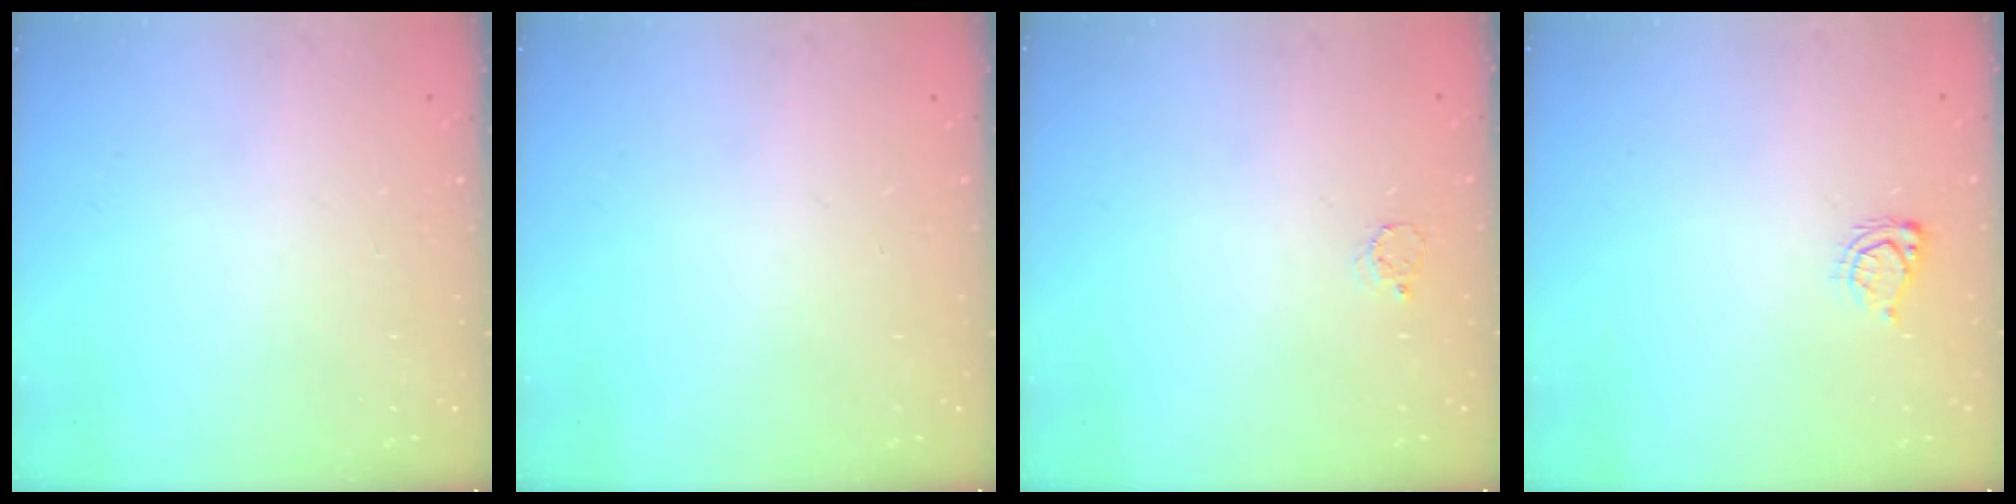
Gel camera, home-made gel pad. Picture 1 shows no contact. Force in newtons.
{"total": 0.0}
{"total": 2.4, "press": 2.4, "slide": 0.3}
{"total": 5.0, "press": 4.9, "slide": 0.5}